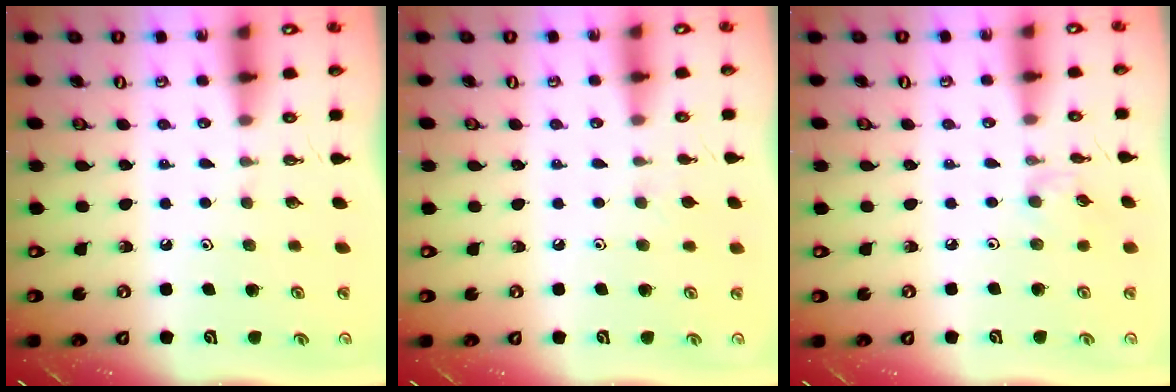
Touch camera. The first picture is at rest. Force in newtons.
{"total": 2.9, "press": 2.8, "slide": 0.6}
{"total": 1.7, "press": 1.7, "slide": 0.4}